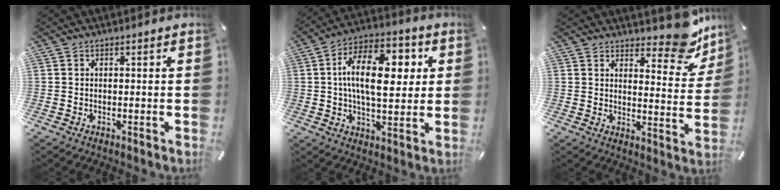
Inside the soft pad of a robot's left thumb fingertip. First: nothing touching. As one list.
[{"total": 16.6, "force": [2.8, 8.9, 13.8], "torque": [-0.235, 0.006, 0.041]}, {"total": 12.1, "force": [9.7, 5.0, 5.2], "torque": [-0.038, -0.082, 0.168]}]